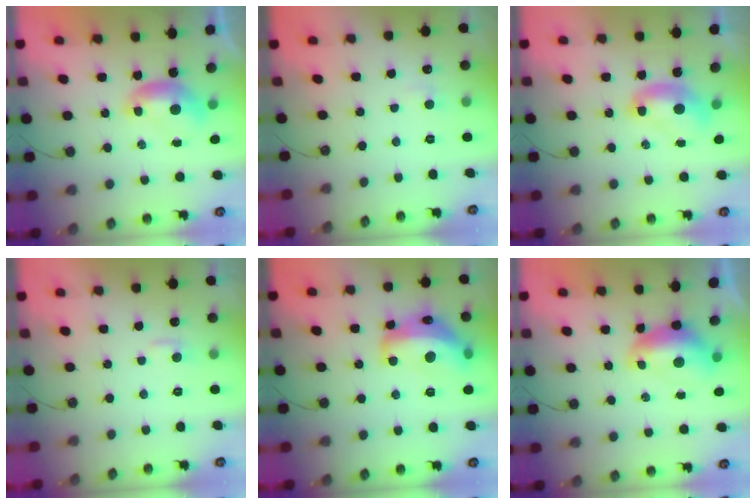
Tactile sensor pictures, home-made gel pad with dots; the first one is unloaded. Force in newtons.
{"total": 1.7, "press": 1.5, "slide": 0.7}
{"total": 2.1, "press": 2.1, "slide": 0.3}
{"total": 2.8, "press": 2.7, "slide": 0.5}
{"total": 12.7, "press": 12.7, "slide": 1.0}
{"total": 1.7, "press": 1.6, "slide": 0.5}